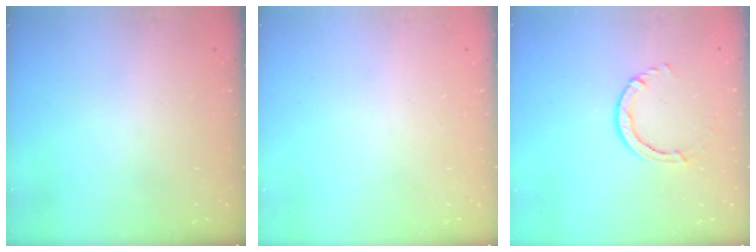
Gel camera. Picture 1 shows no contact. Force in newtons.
{"total": 0.0}
{"total": 3.1, "press": 3.1, "slide": 0.3}